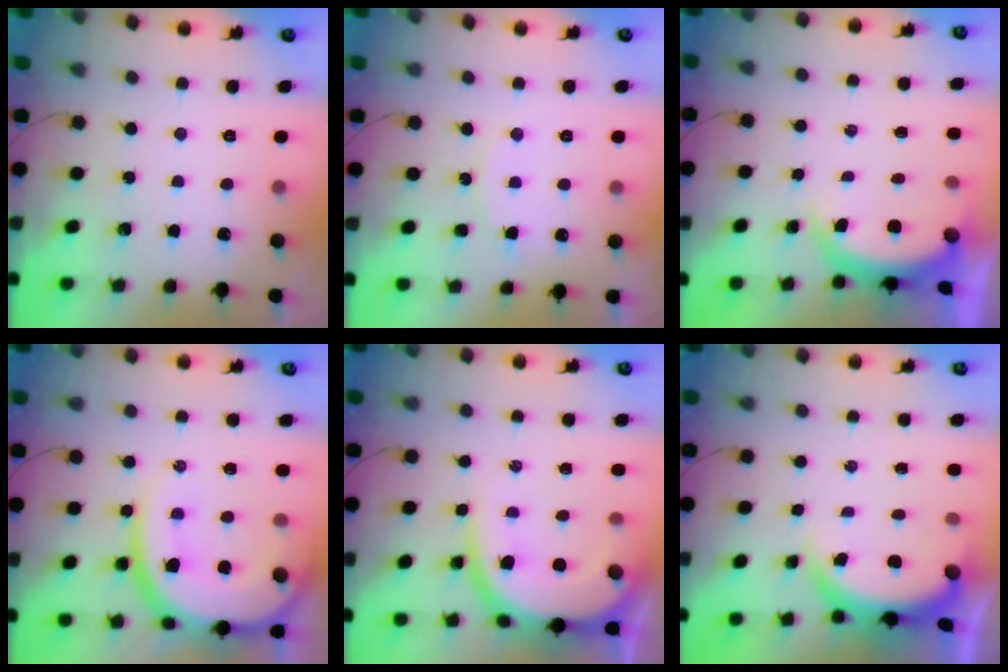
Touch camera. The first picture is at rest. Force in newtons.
{"total": 5.6, "press": 5.6, "slide": 0.5}
{"total": 5.1, "press": 5.0, "slide": 0.9}
{"total": 19.7, "press": 19.5, "slide": 3.2}
{"total": 12.7, "press": 12.7, "slide": 1.1}
{"total": 3.8, "press": 3.8, "slide": 0.1}